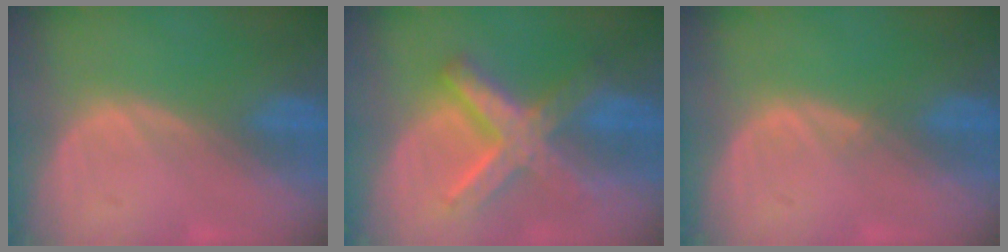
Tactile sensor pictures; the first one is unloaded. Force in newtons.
{"total": 9.0, "press": 9.0, "slide": 0.6}
{"total": 0.5, "press": 0.5, "slide": 0.1}